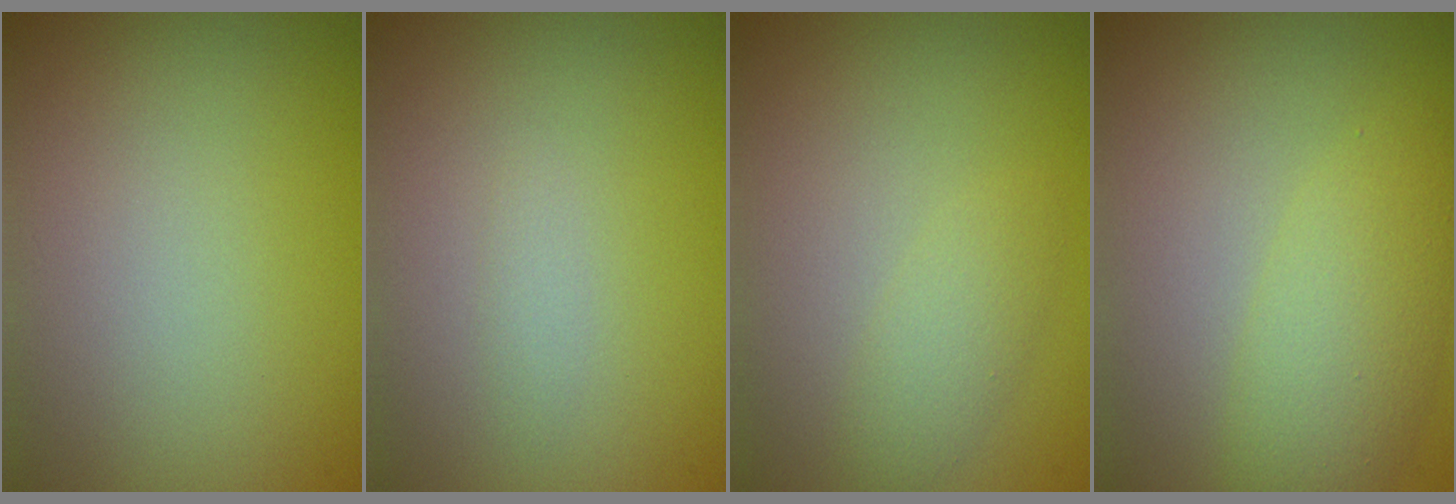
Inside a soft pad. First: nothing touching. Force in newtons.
{"total": 0.6, "press": 0.6, "slide": 0.0}
{"total": 1.6, "press": 1.6, "slide": 0.0}
{"total": 3.8, "press": 3.8, "slide": 0.1}